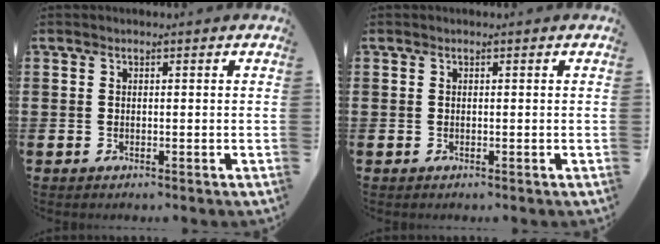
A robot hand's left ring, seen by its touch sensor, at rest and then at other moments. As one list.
[{"total": 0.0}]